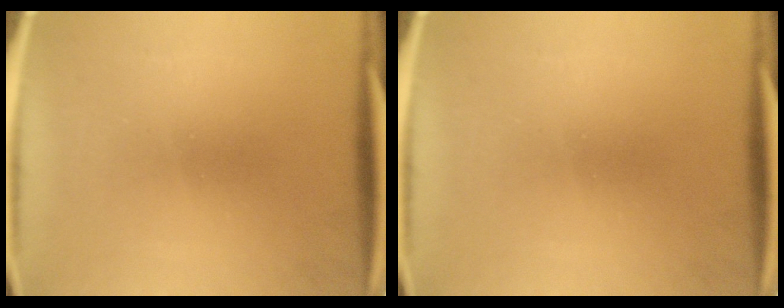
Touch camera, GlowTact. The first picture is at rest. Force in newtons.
{"total": 0.0}